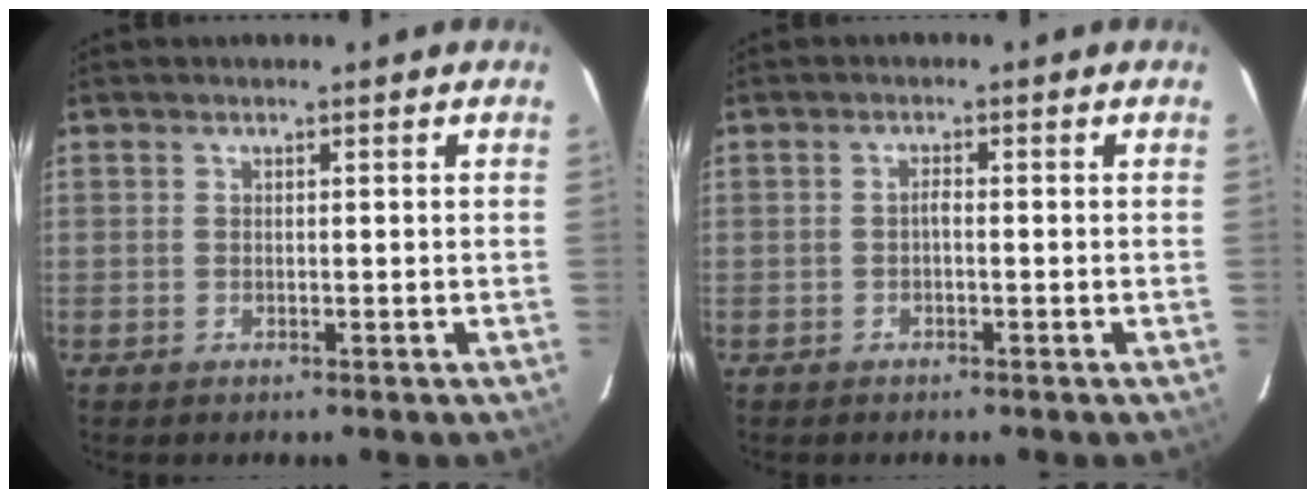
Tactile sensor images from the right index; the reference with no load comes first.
{"total": 0.9, "force": [-0.5, 0.3, 0.7], "torque": [-0.014, 0.006, -0.010]}